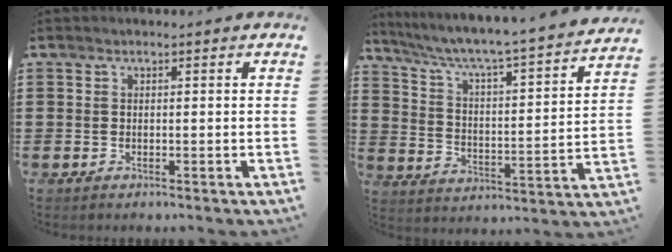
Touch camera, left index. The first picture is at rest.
{"total": 4.5, "force": [3.9, -0.4, 2.3], "torque": [-0.065, -0.046, 0.053]}